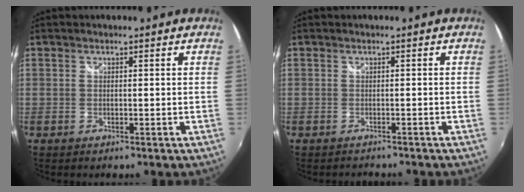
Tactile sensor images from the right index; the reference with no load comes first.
{"total": 2.3, "force": [-2.3, 0.3, 0.5], "torque": [-0.014, -0.013, -0.031]}